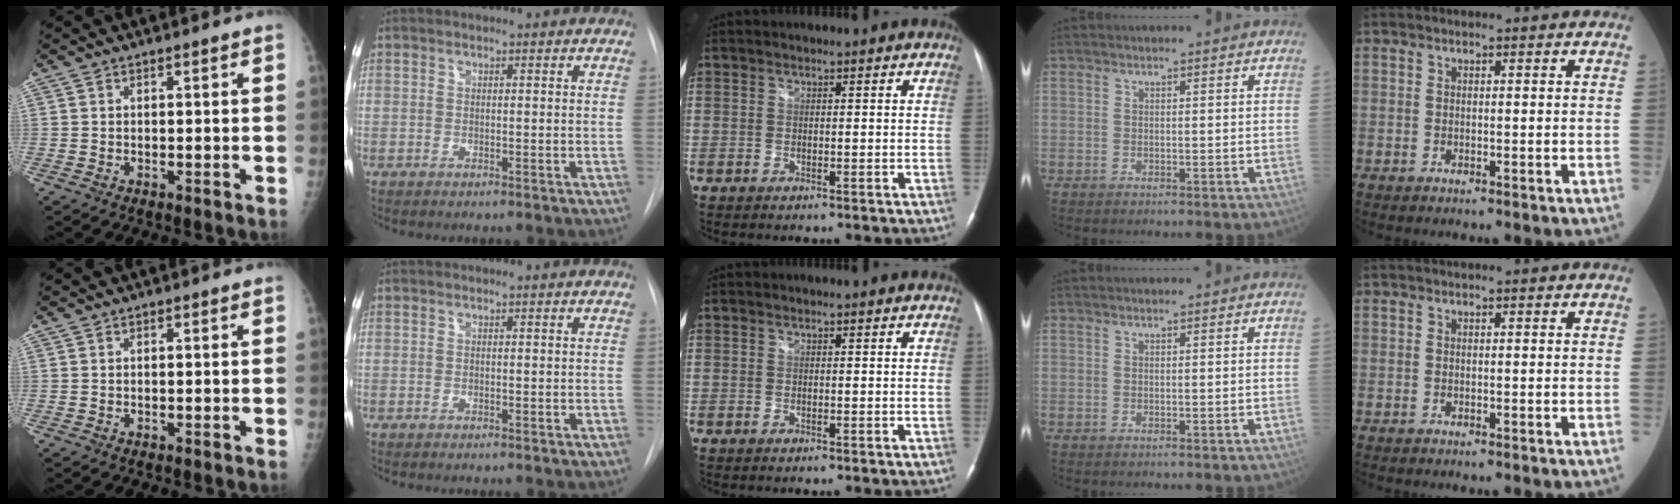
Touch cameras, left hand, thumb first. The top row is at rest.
{}